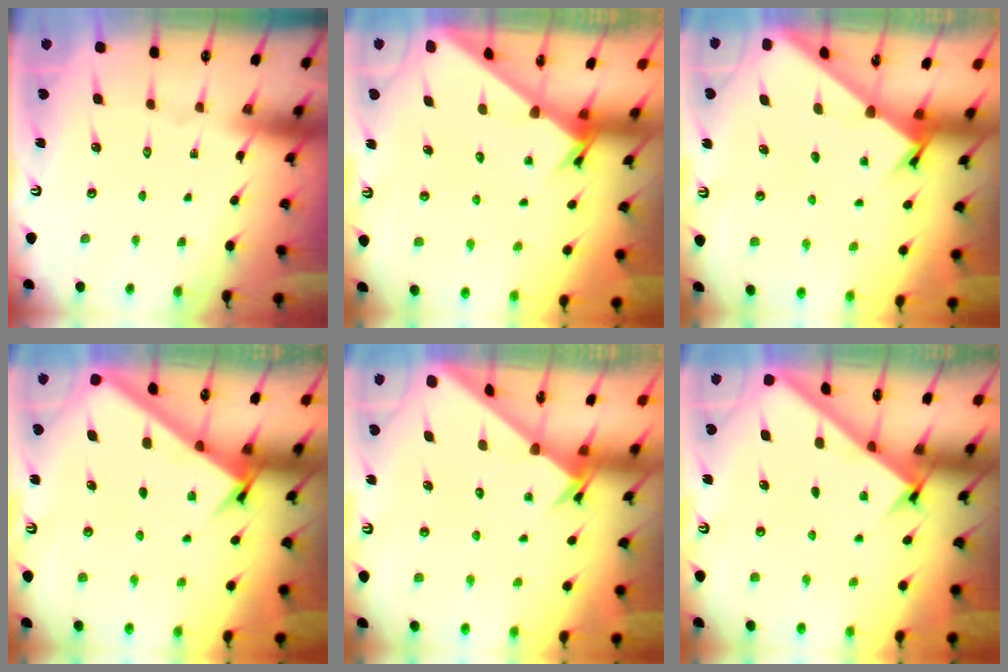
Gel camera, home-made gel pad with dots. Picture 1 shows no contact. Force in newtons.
{"total": 2.8, "press": 2.8, "slide": 0.1}
{"total": 1.9, "press": 1.9, "slide": 0.1}
{"total": 2.7, "press": 2.7, "slide": 0.3}
{"total": 2.7, "press": 2.7, "slide": 0.2}
{"total": 2.8, "press": 2.8, "slide": 0.4}